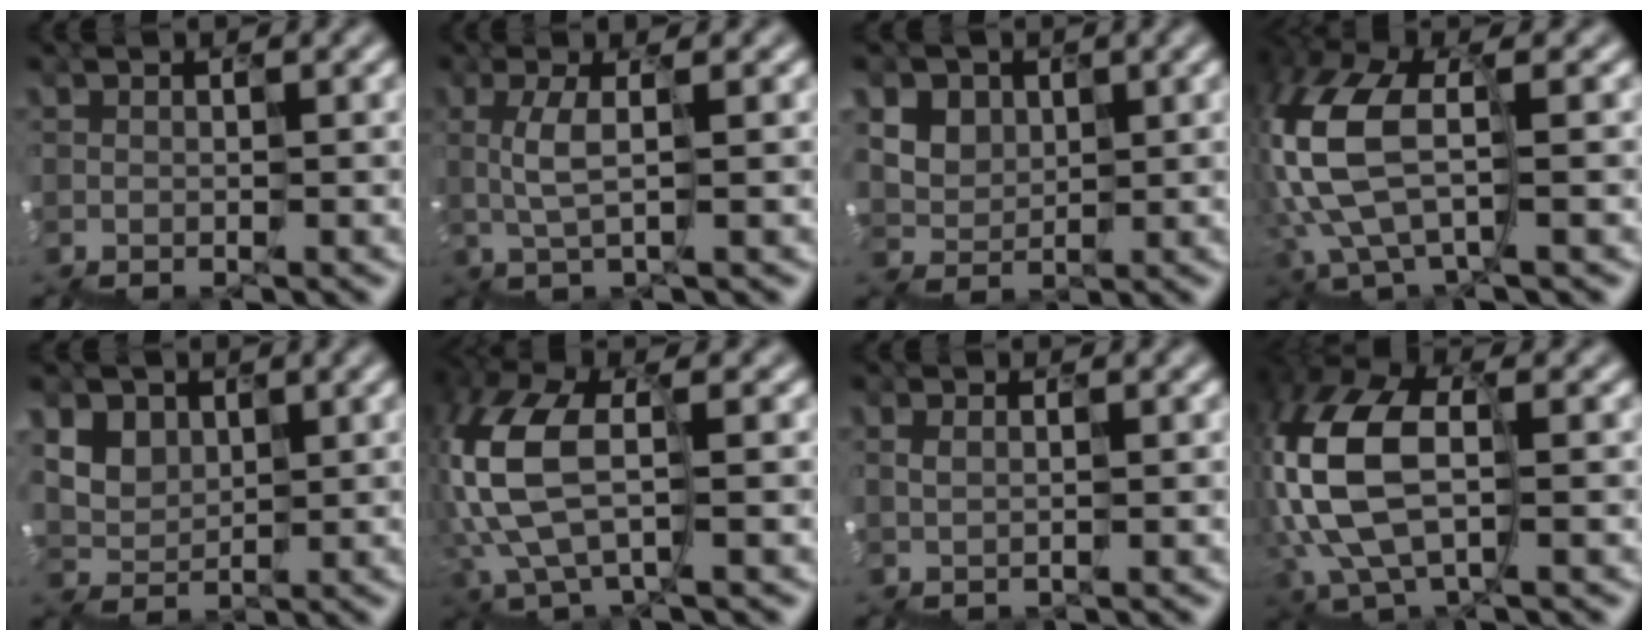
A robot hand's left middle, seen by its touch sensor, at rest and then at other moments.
{"total": 0.5, "force": [0.3, -0.1, 0.4], "torque": [-0.031, 0.002, 0.003]}
{"total": 4.5, "force": [3.0, 3.3, -0.8], "torque": [-0.017, 0.018, 0.041]}
{"total": 5.1, "force": [-0.2, 2.4, 4.5], "torque": [-0.156, 0.009, -0.016]}
{"total": 3.3, "force": [2.4, 1.9, -1.3], "torque": [-0.008, 0.014, 0.042]}
{"total": 4.6, "force": [0.0, 2.1, 4.1], "torque": [-0.149, 0.009, -0.009]}
{"total": 1.5, "force": [0.2, -0.6, -1.4], "torque": [0.008, 0.003, 0.003]}
{"total": 5.8, "force": [-0.2, 3.3, 4.8], "torque": [-0.165, 0.010, -0.012]}